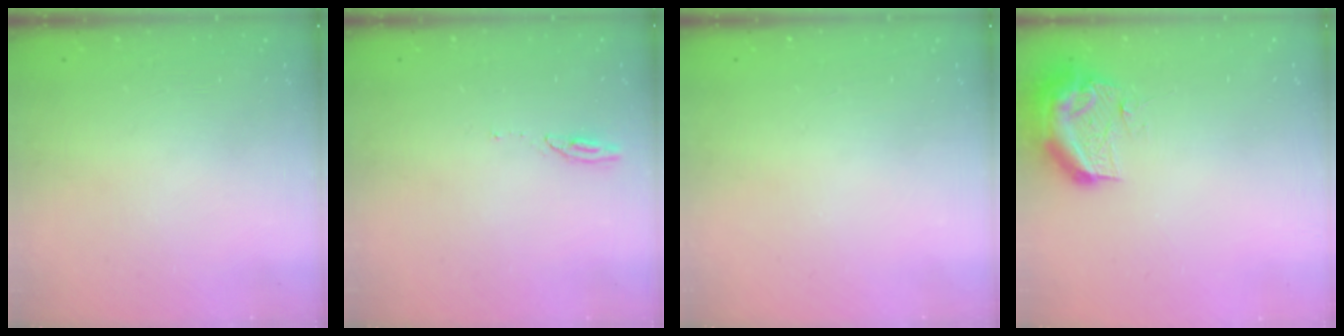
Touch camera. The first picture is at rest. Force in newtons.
{"total": 3.3, "press": 3.3, "slide": 0.3}
{"total": 0.0}
{"total": 11.7, "press": 11.7, "slide": 1.3}